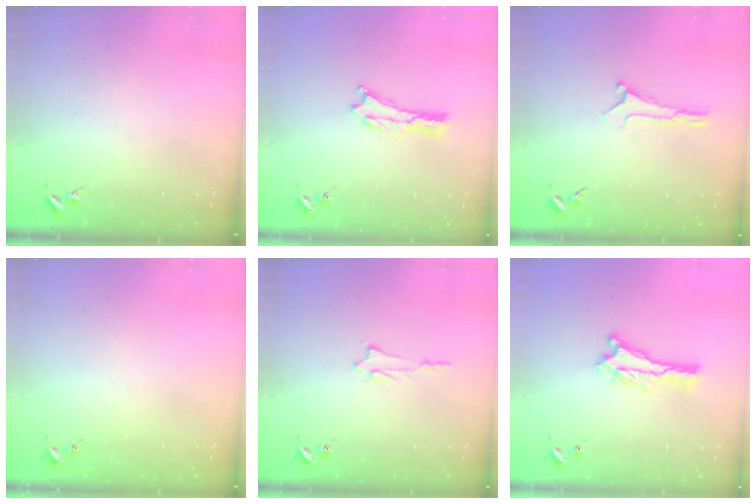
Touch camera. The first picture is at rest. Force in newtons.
{"total": 0.0}
{"total": 0.0}
{"total": 0.0}
{"total": 1.2, "press": 1.2, "slide": 0.1}
{"total": 0.0}